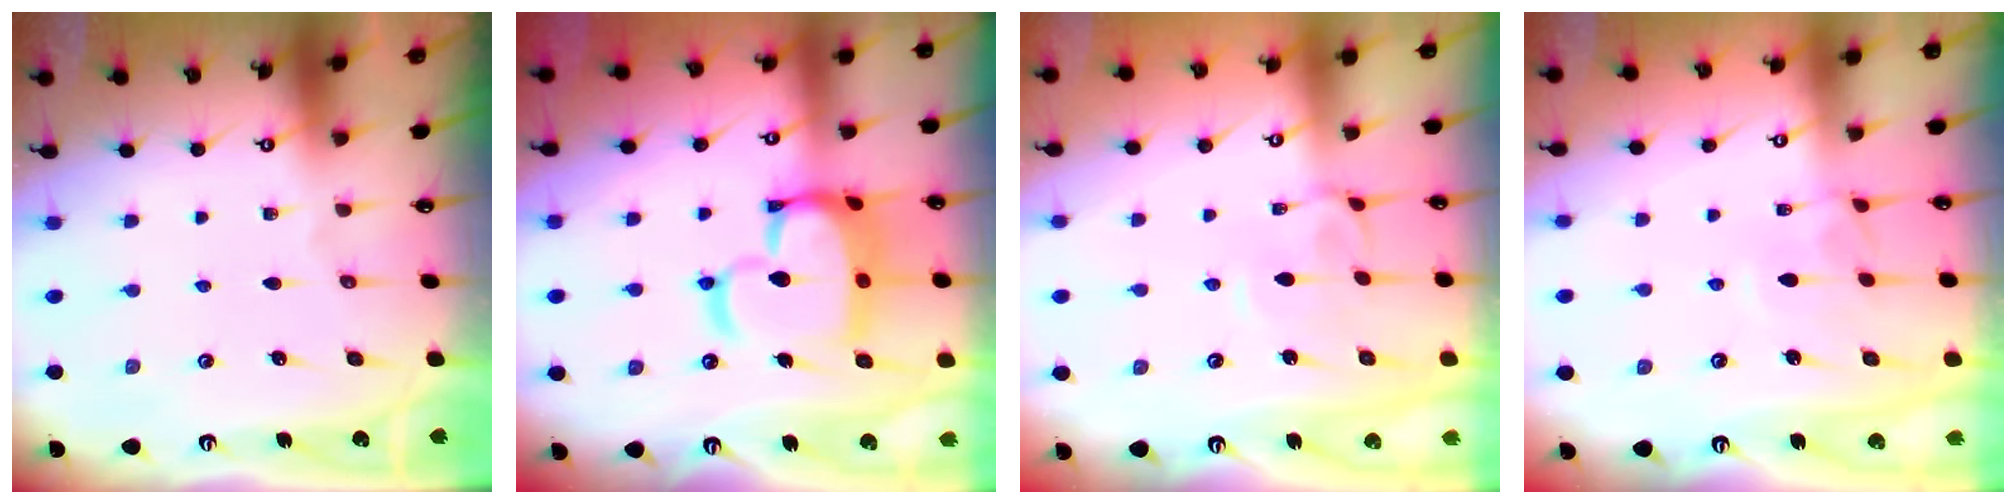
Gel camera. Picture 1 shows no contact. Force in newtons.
{"total": 15.4, "press": 15.3, "slide": 1.6}
{"total": 3.7, "press": 3.7, "slide": 0.5}
{"total": 3.6, "press": 3.6, "slide": 0.2}